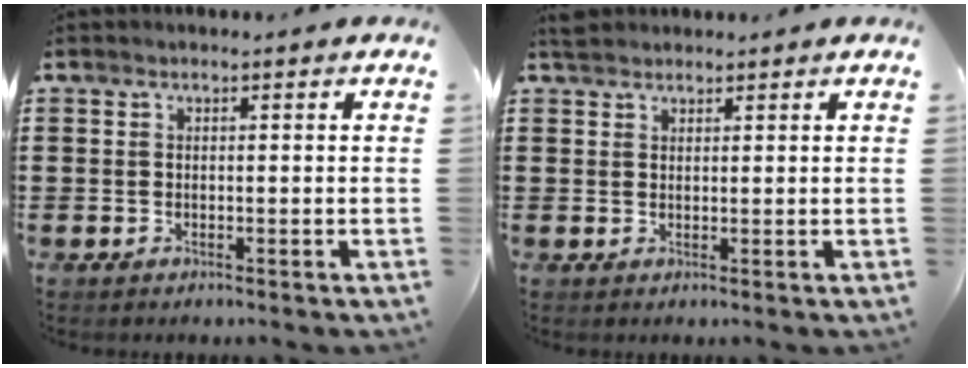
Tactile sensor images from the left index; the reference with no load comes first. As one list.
[{"total": 1.8, "force": [1.7, 0.6, 0.4], "torque": [-0.013, 0.003, 0.034]}]